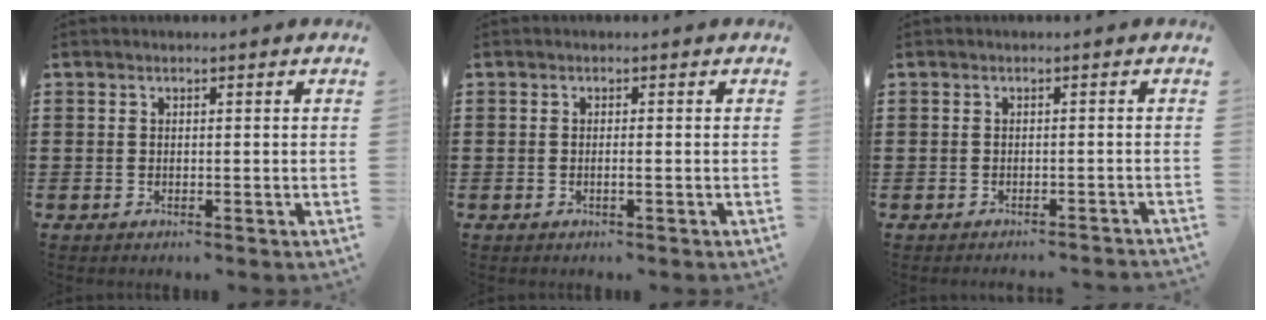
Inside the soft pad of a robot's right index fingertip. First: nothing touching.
{"total": 0.9, "force": [-0.4, -0.1, 0.8], "torque": [-0.013, -0.004, -0.007]}
{"total": 1.1, "force": [-1.1, 0.0, 0.0], "torque": [-0.004, 0.001, -0.023]}